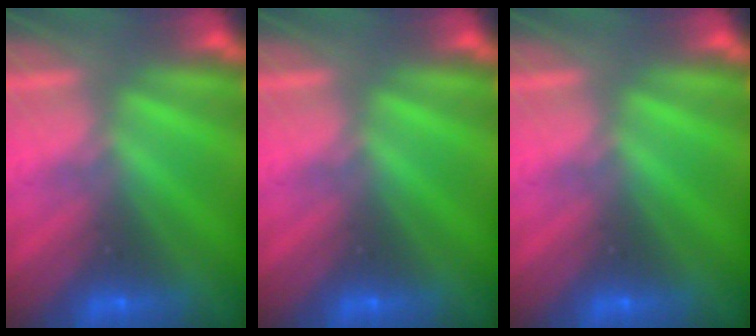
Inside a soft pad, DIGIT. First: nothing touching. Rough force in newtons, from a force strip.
{"total": 0.0}
{"total": 0.0}